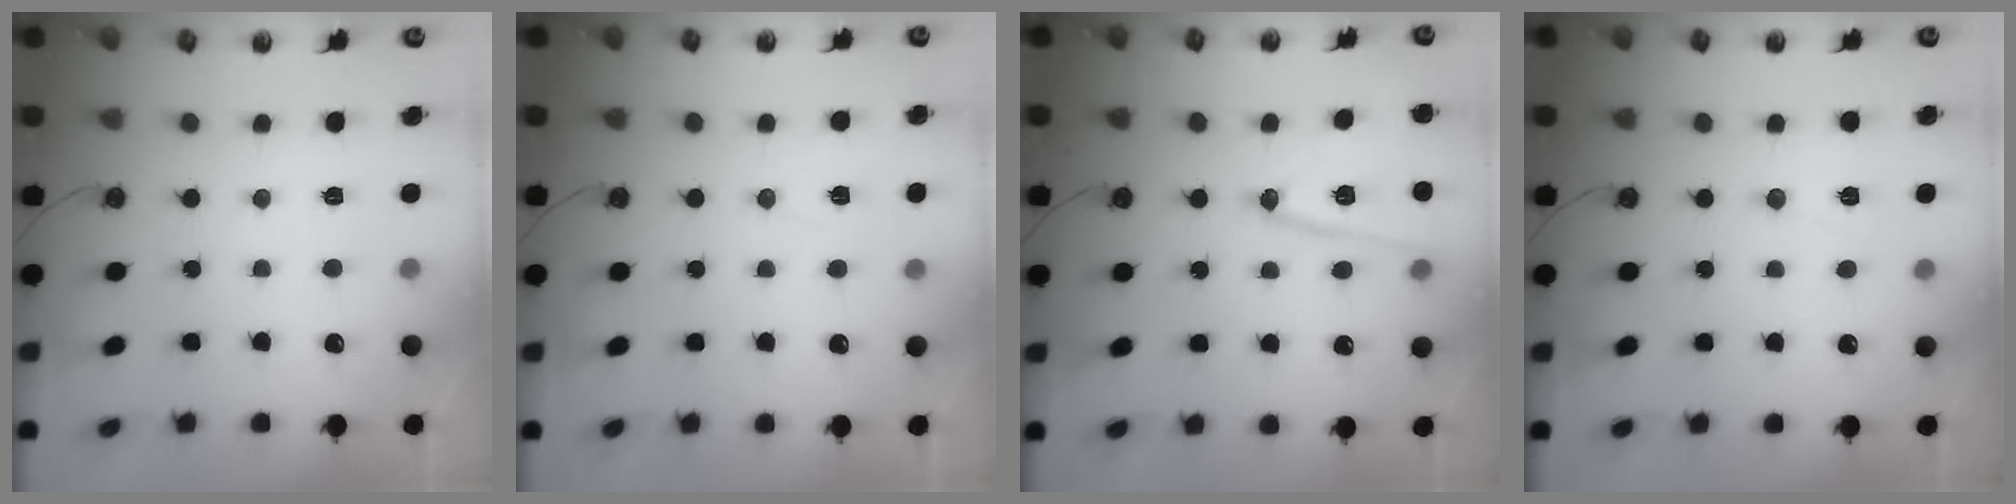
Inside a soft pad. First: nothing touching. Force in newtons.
{"total": 5.9, "press": 4.0, "slide": 4.4}
{"total": 13.3, "press": 13.3, "slide": 0.4}
{"total": 5.2, "press": 4.9, "slide": 1.6}